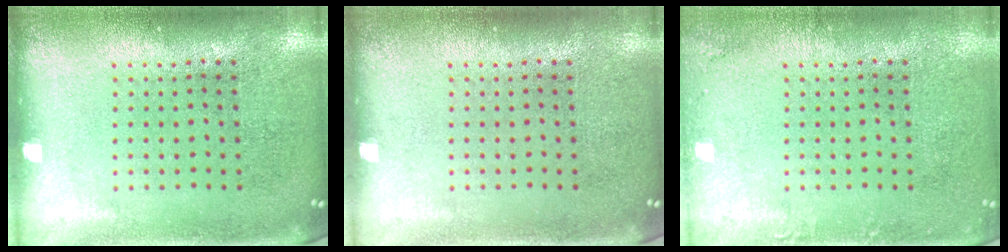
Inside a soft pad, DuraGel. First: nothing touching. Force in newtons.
{"total": 0.0}
{"total": 1.1, "press": 1.1, "slide": 0.1}